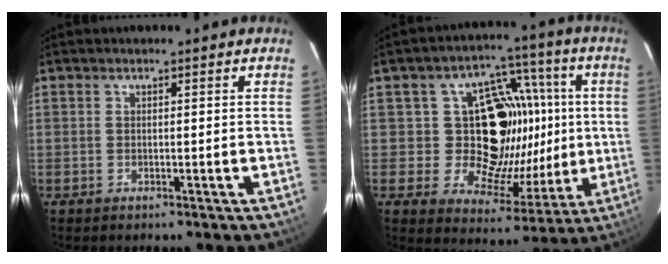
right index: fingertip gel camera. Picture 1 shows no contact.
{"total": 16.3, "force": [1.9, 13.9, 8.5], "torque": [-0.148, 0.022, 0.044]}